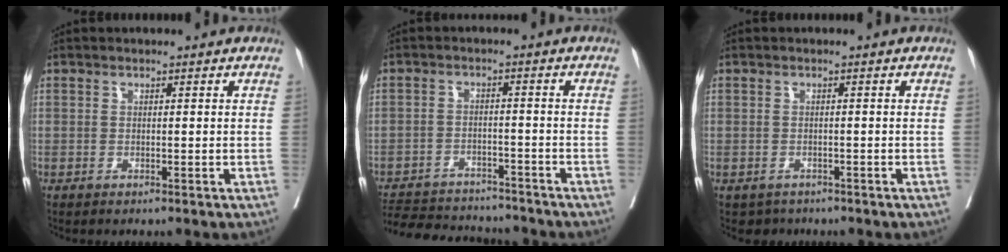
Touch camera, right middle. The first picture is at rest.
{"total": 13.8, "force": [-12.8, 3.7, 3.6], "torque": [-0.068, 0.007, -0.180]}
{"total": 2.4, "force": [-1.7, 1.6, 0.1], "torque": [-0.005, 0.003, -0.027]}